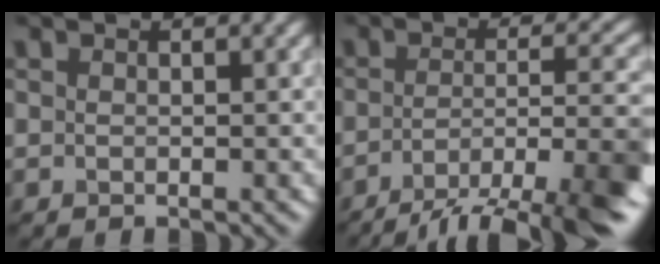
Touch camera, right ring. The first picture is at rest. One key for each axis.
{"total": 9.2, "fx": -4.8, "fy": 2.6, "fz": 7.3, "tx": -0.108, "ty": -0.004, "tz": -0.076}